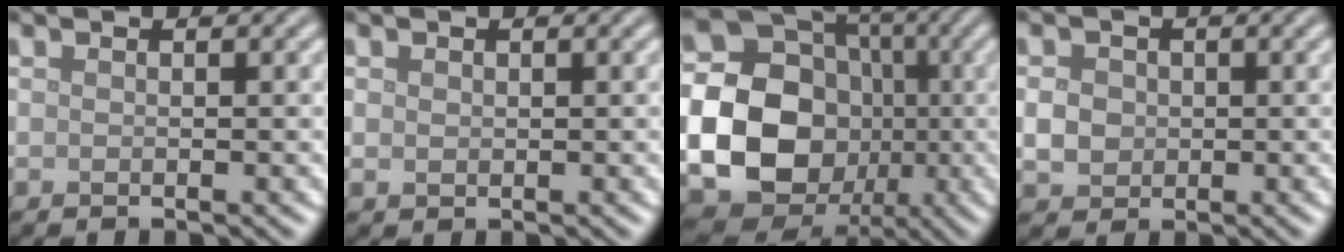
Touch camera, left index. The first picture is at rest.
{"total": 0.6, "force": [0.3, 0.5, 0.2], "torque": [-0.005, -0.001, 0.006]}
{"total": 21.3, "force": [-2.5, 19.6, 8.0], "torque": [-0.201, -0.014, -0.081]}
{"total": 2.2, "force": [0.0, 1.9, 1.0], "torque": [-0.017, -0.002, 0.000]}